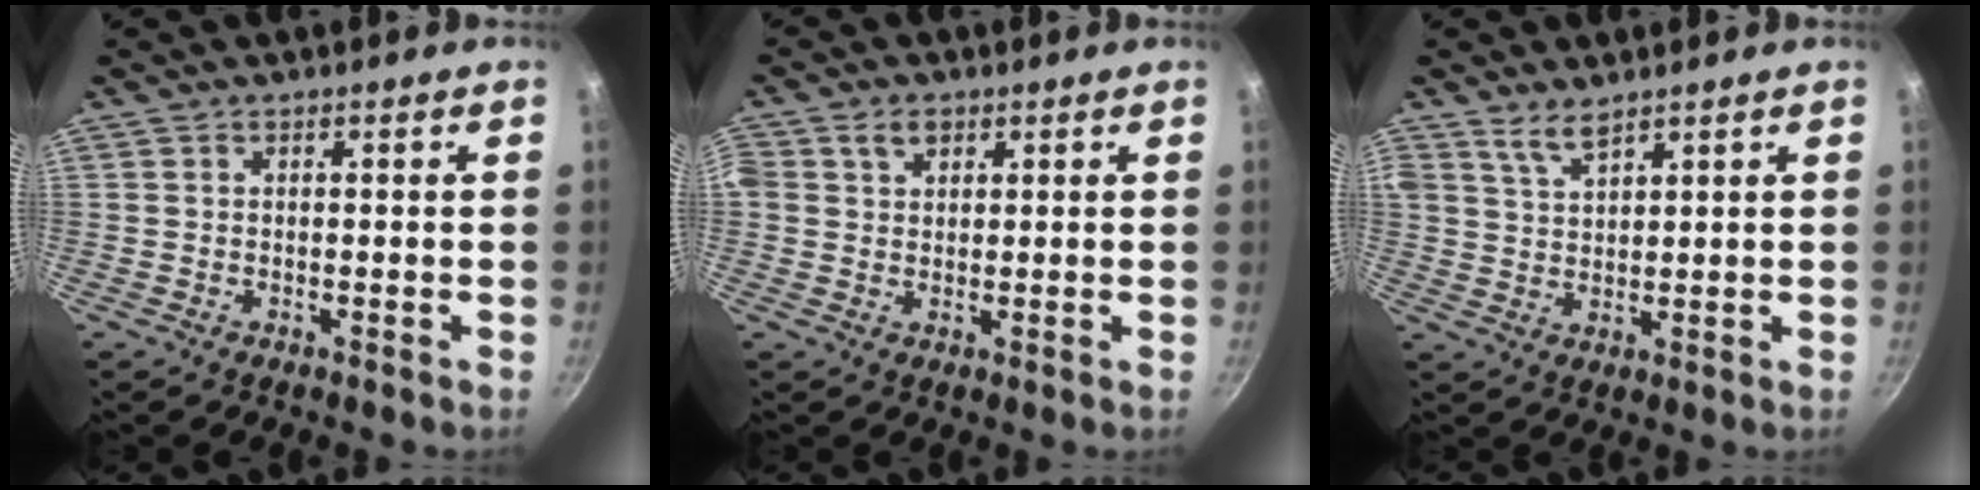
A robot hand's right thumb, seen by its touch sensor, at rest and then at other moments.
{"total": 3.5, "force": [1.5, 2.7, 1.7], "torque": [-0.016, 0.000, 0.021]}
{"total": 3.9, "force": [3.1, 1.2, 2.0], "torque": [-0.038, -0.021, 0.066]}